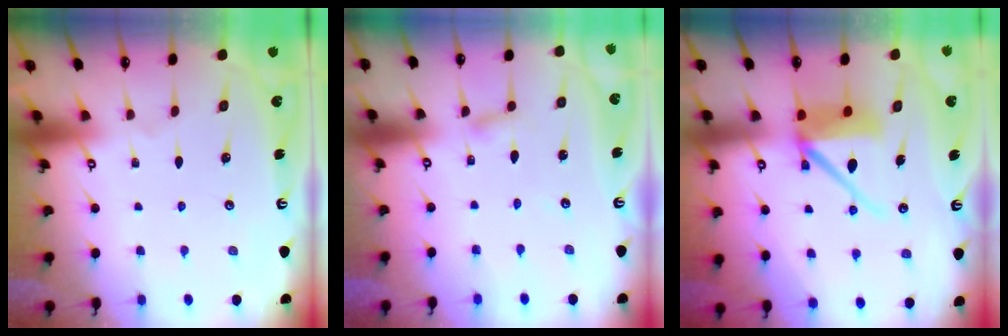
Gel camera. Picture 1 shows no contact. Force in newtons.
{"total": 2.7, "press": 2.7, "slide": 0.3}
{"total": 11.3, "press": 11.2, "slide": 1.6}